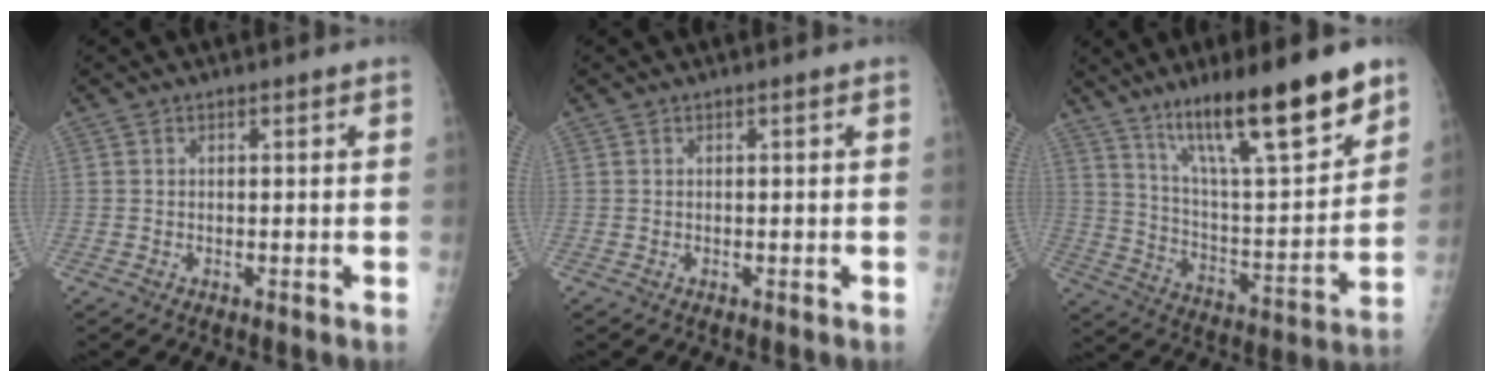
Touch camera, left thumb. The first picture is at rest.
{"total": 0.0}
{"total": 23.1, "force": [15.0, 4.9, 16.8], "torque": [-0.249, -0.065, 0.255]}